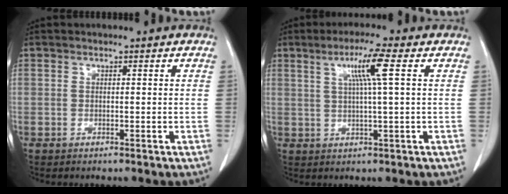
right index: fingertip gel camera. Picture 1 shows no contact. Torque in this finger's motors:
{"motor_torque": [0.57, 0.10, 0.22, 0.09]}